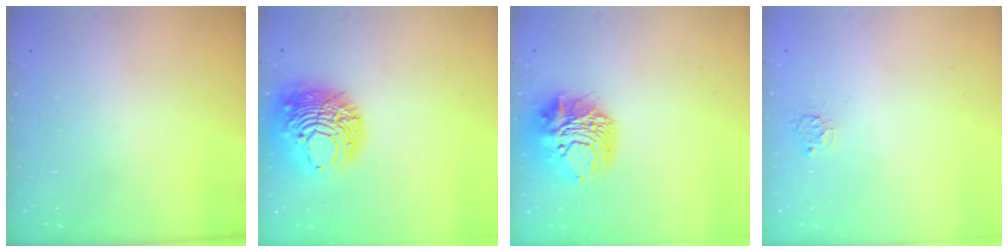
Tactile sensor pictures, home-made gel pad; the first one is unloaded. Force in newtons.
{"total": 13.5, "press": 13.4, "slide": 1.5}
{"total": 12.3, "press": 12.2, "slide": 1.6}
{"total": 3.9, "press": 3.9, "slide": 0.3}